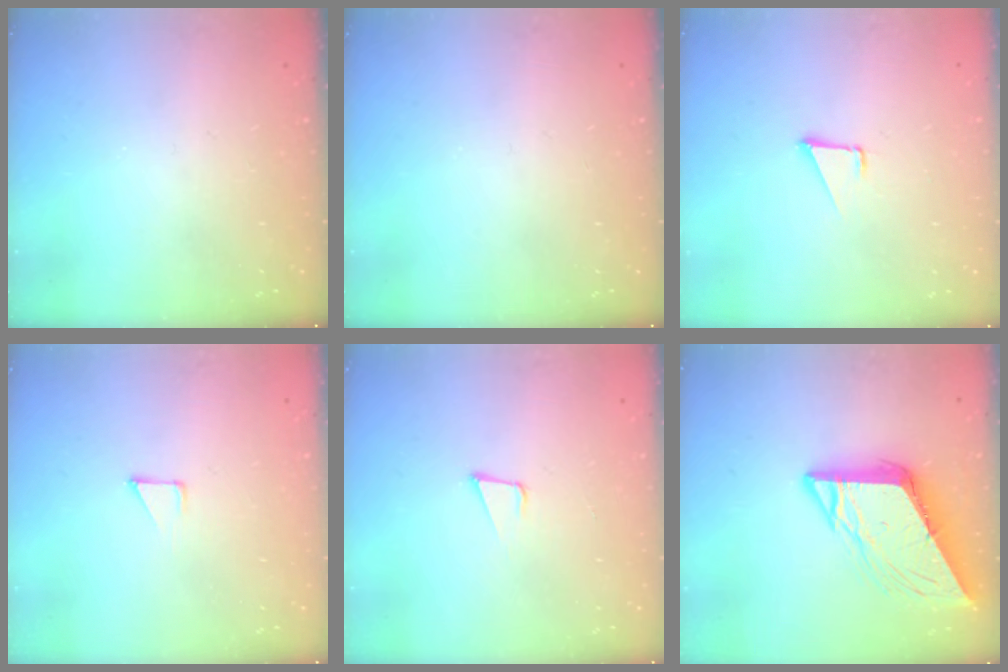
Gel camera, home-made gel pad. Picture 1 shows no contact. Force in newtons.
{"total": 0.0}
{"total": 1.6, "press": 1.5, "slide": 0.1}
{"total": 4.8, "press": 4.8, "slide": 0.2}
{"total": 4.8, "press": 3.9, "slide": 2.7}
{"total": 11.0, "press": 10.9, "slide": 1.2}